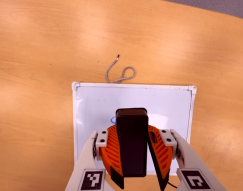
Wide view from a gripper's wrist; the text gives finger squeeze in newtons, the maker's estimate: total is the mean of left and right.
{"total": 10.2, "left": 9.7, "right": 10.8}